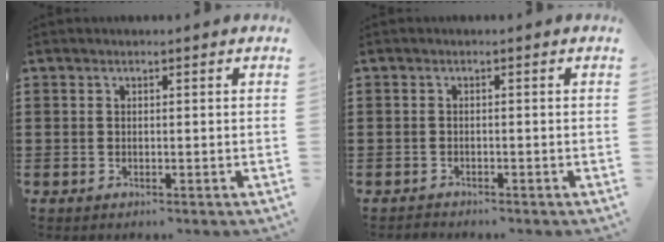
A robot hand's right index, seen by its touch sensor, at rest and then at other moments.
{"total": 0.8, "force": [-0.8, 0.1, -0.1], "torque": [0.000, 0.001, -0.017]}